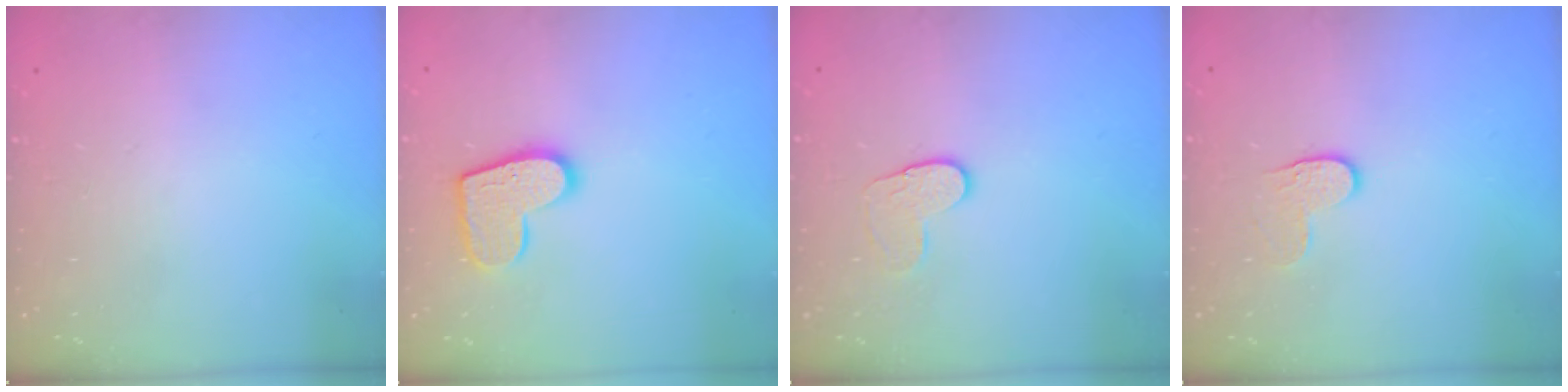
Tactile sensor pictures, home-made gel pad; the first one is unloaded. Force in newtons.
{"total": 12.7, "press": 12.6, "slide": 0.8}
{"total": 4.9, "press": 4.8, "slide": 0.5}
{"total": 4.0, "press": 4.0, "slide": 0.5}